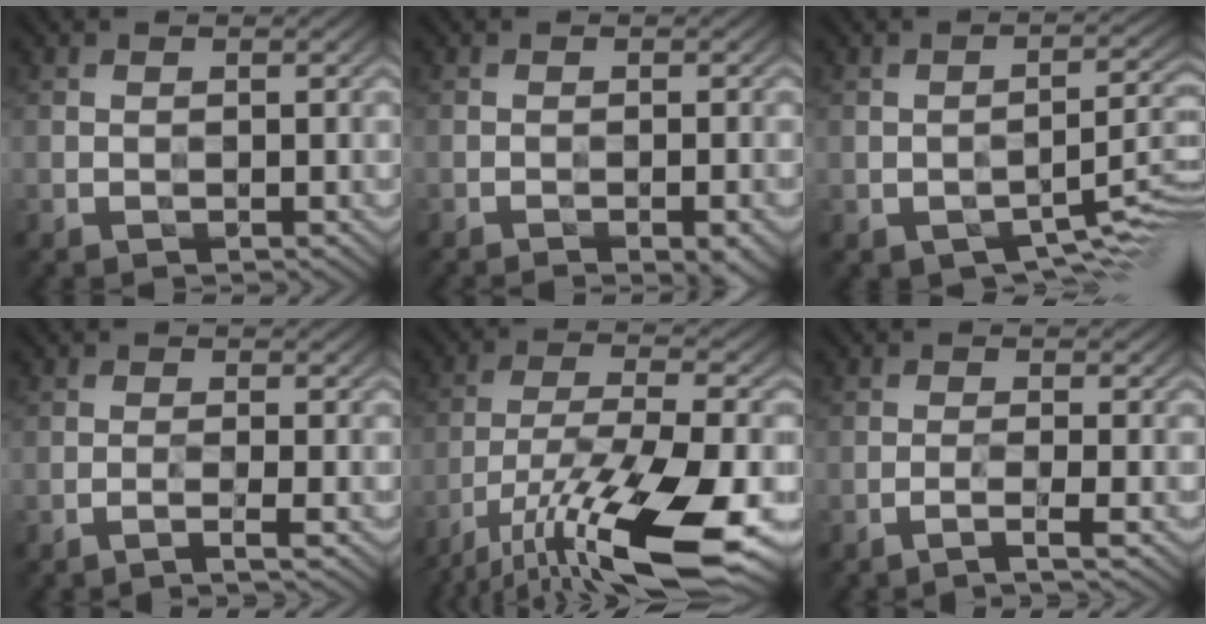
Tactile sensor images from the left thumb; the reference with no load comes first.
{"total": 3.3, "force": [-2.3, 0.4, 2.4], "torque": [-0.037, 0.007, -0.034]}
{"total": 6.1, "force": [-3.0, 2.6, 4.6], "torque": [-0.065, -0.003, -0.044]}
{"total": 1.9, "force": [-1.1, 0.2, 1.6], "torque": [-0.016, 0.006, -0.035]}
{"total": 16.2, "force": [-9.7, 4.6, 12.2], "torque": [-0.246, -0.025, -0.172]}
{"total": 2.3, "force": [-1.4, 0.2, 1.8], "torque": [-0.020, 0.007, -0.044]}